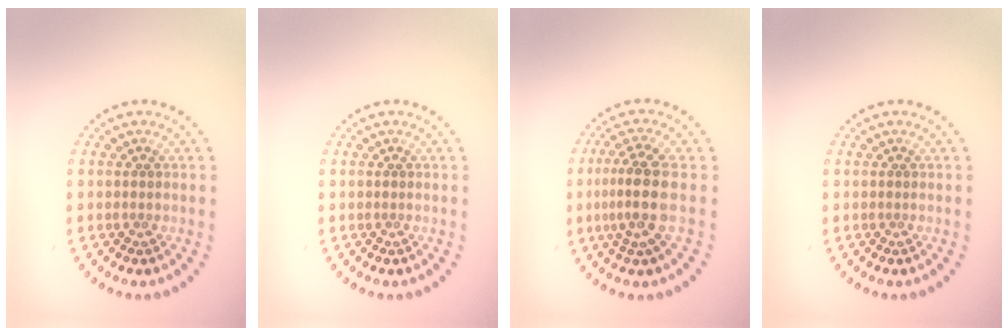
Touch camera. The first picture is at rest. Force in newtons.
{"total": 0.0}
{"total": 3.9, "press": 3.3, "slide": 1.9}
{"total": 0.0}